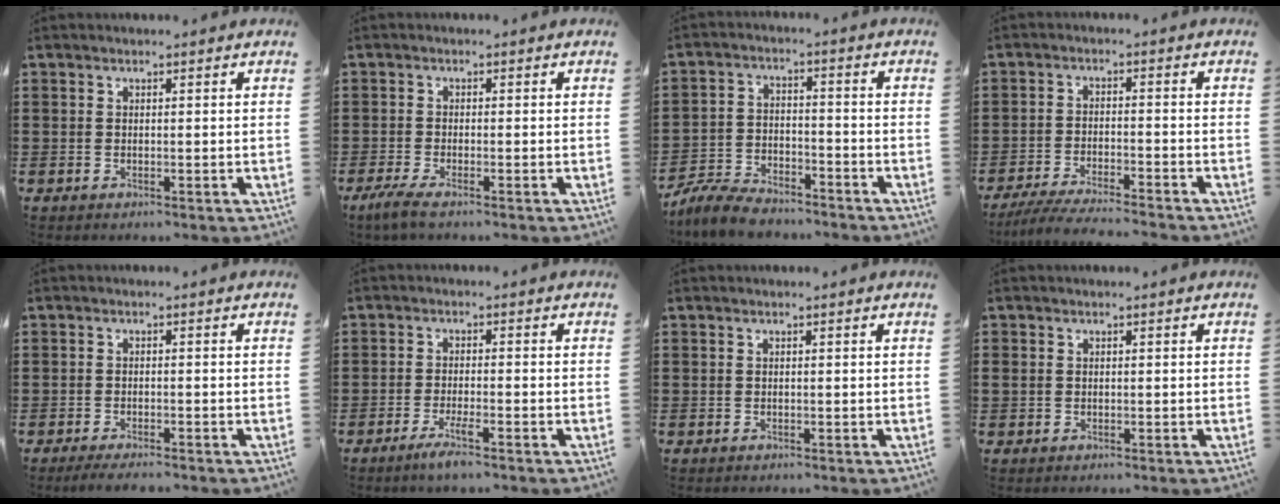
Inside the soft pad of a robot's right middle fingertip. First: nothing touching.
{"total": 2.0, "force": [-1.4, 0.2, 1.5], "torque": [-0.033, -0.001, -0.027]}
{"total": 6.6, "force": [-6.2, 1.3, 1.8], "torque": [-0.043, 0.009, -0.123]}
{"total": 4.8, "force": [-4.5, 0.0, 1.6], "torque": [-0.040, -0.012, -0.090]}
{"total": 1.9, "force": [-1.8, -0.1, 0.7], "torque": [-0.014, -0.003, -0.033]}
{"total": 3.2, "force": [-2.1, 0.1, 2.4], "torque": [-0.046, -0.003, -0.039]}
{"total": 0.0}
{"total": 0.8, "force": [0.1, 0.7, 0.2], "torque": [-0.006, 0.007, 0.000]}